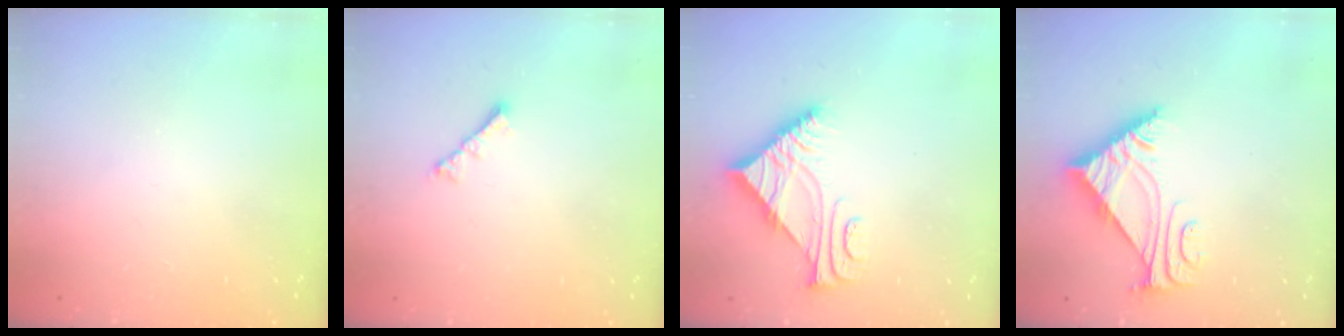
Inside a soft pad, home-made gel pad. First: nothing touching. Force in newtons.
{"total": 3.0, "press": 3.0, "slide": 0.5}
{"total": 7.3, "press": 7.3, "slide": 0.6}
{"total": 7.0, "press": 7.0, "slide": 0.3}